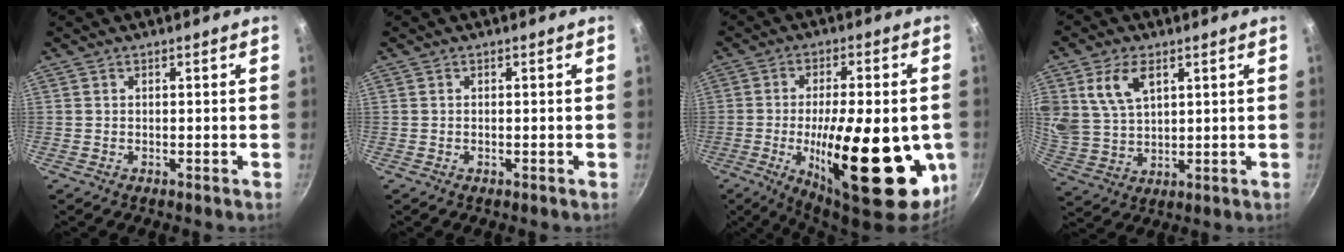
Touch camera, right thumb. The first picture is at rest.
{"total": 0.0}
{"total": 27.5, "force": [-5.8, 9.9, 25.0], "torque": [-0.347, -0.008, -0.072]}
{"total": 9.6, "force": [4.2, 5.8, 6.4], "torque": [-0.114, -0.018, 0.090]}